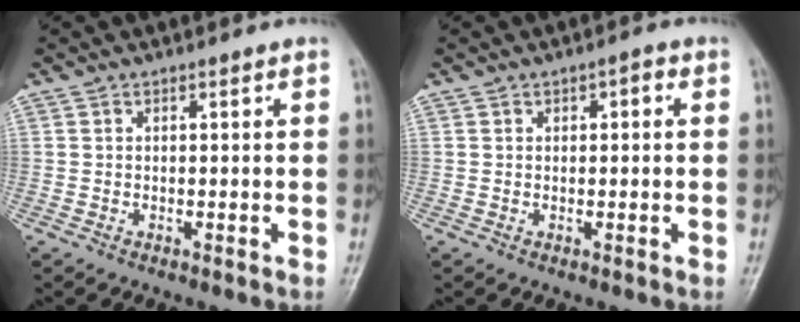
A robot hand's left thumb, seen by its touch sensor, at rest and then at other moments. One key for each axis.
{"total": 1.8, "fx": 0.5, "fy": 1.0, "fz": 1.4, "tx": -0.012, "ty": 0.004, "tz": 0.004}